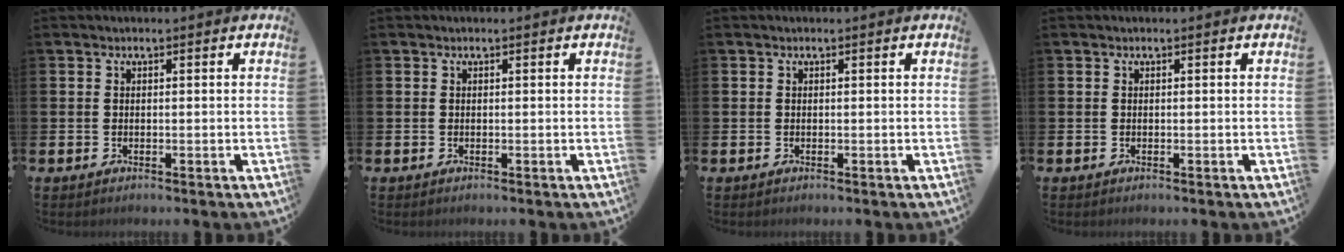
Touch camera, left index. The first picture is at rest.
{"total": 0.0}
{"total": 0.0}
{"total": 0.0}